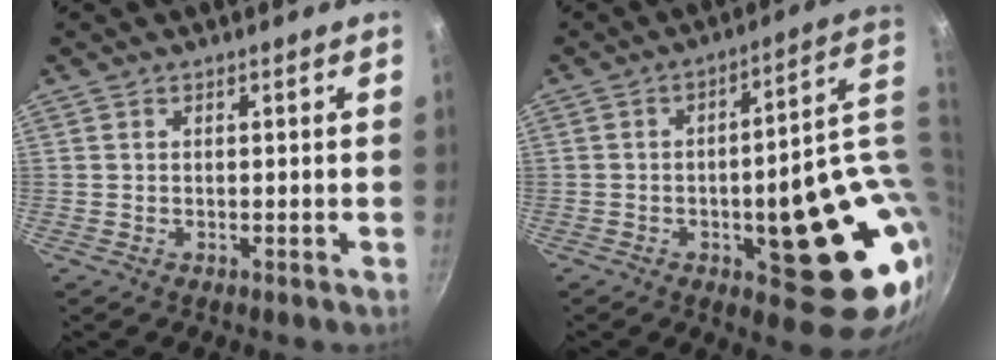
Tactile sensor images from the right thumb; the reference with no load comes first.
{"total": 22.4, "force": [-0.1, 8.1, 20.8], "torque": [-0.221, -0.001, 0.013]}